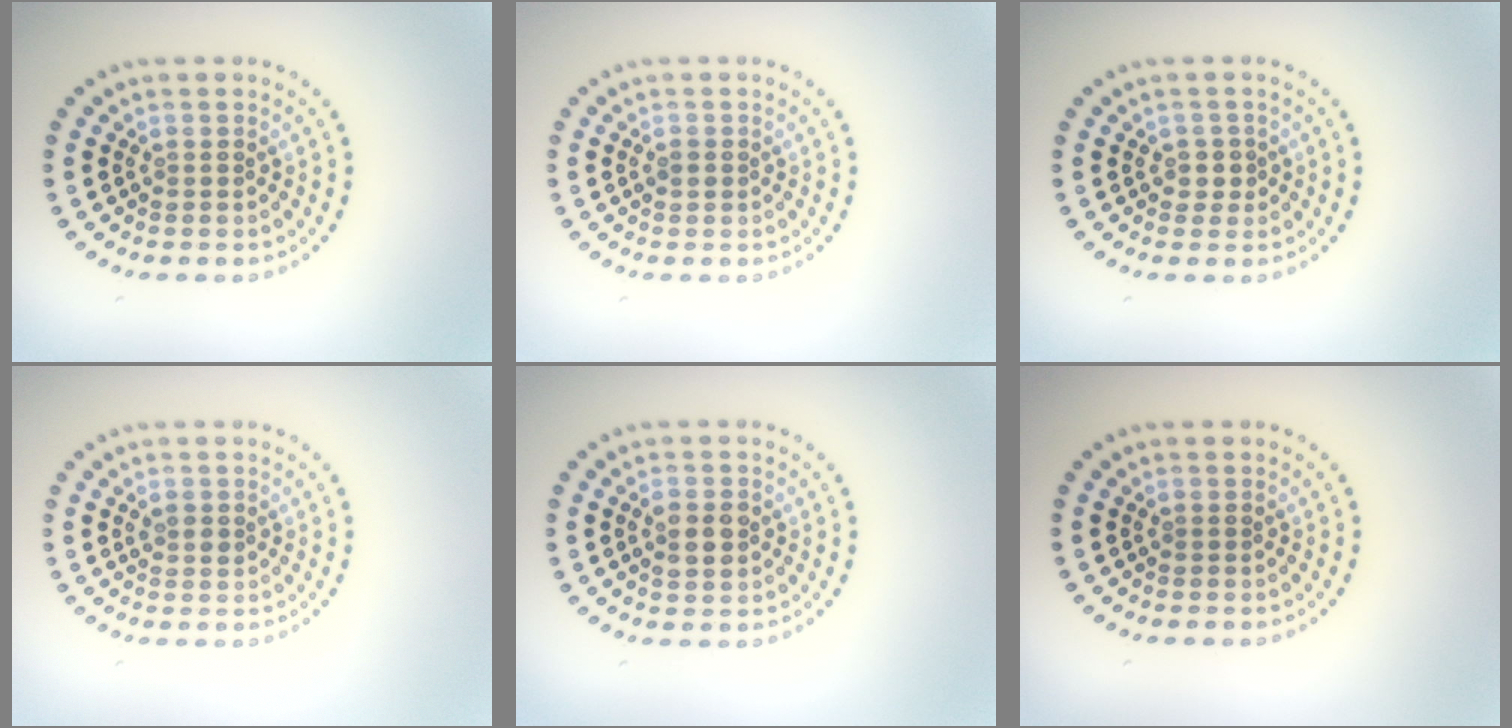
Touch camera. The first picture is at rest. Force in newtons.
{"total": 1.0, "press": 1.0, "slide": 0.1}
{"total": 1.2, "press": 1.0, "slide": 0.7}
{"total": 1.1, "press": 1.1, "slide": 0.3}
{"total": 2.2, "press": 2.2, "slide": 0.2}
{"total": 0.0}